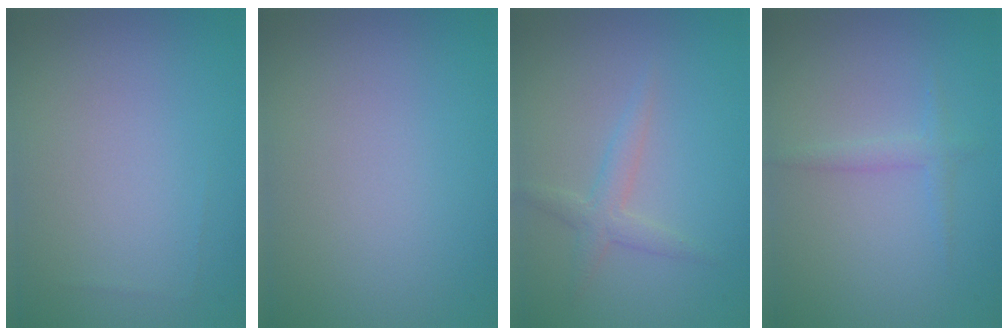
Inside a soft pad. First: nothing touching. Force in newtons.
{"total": 0.0}
{"total": 1.9, "press": 1.9, "slide": 0.0}
{"total": 1.3, "press": 1.3, "slide": 0.1}